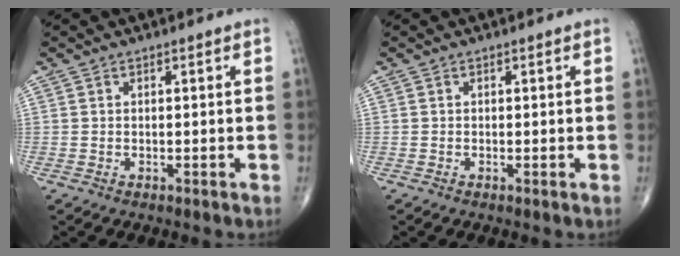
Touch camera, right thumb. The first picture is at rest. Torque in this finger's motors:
{"motor_torque": [0.28, 0.06, -0.20, 0.02, 0.02]}